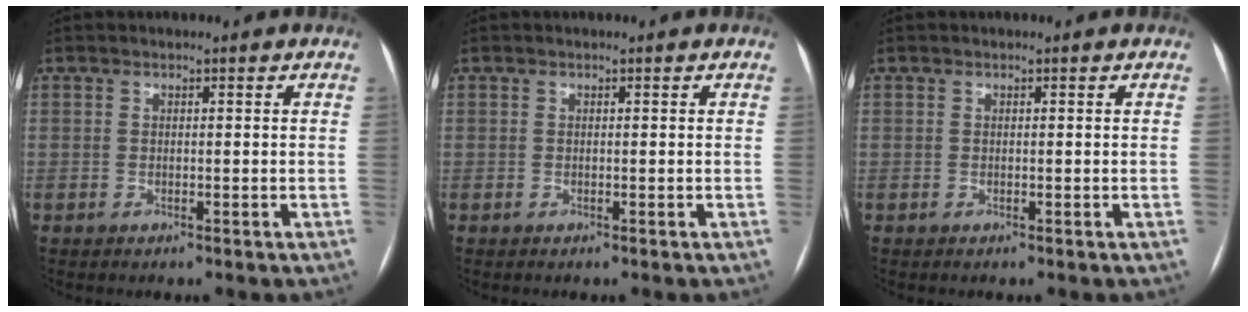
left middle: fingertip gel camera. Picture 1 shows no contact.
{"total": 0.0}
{"total": 0.0}